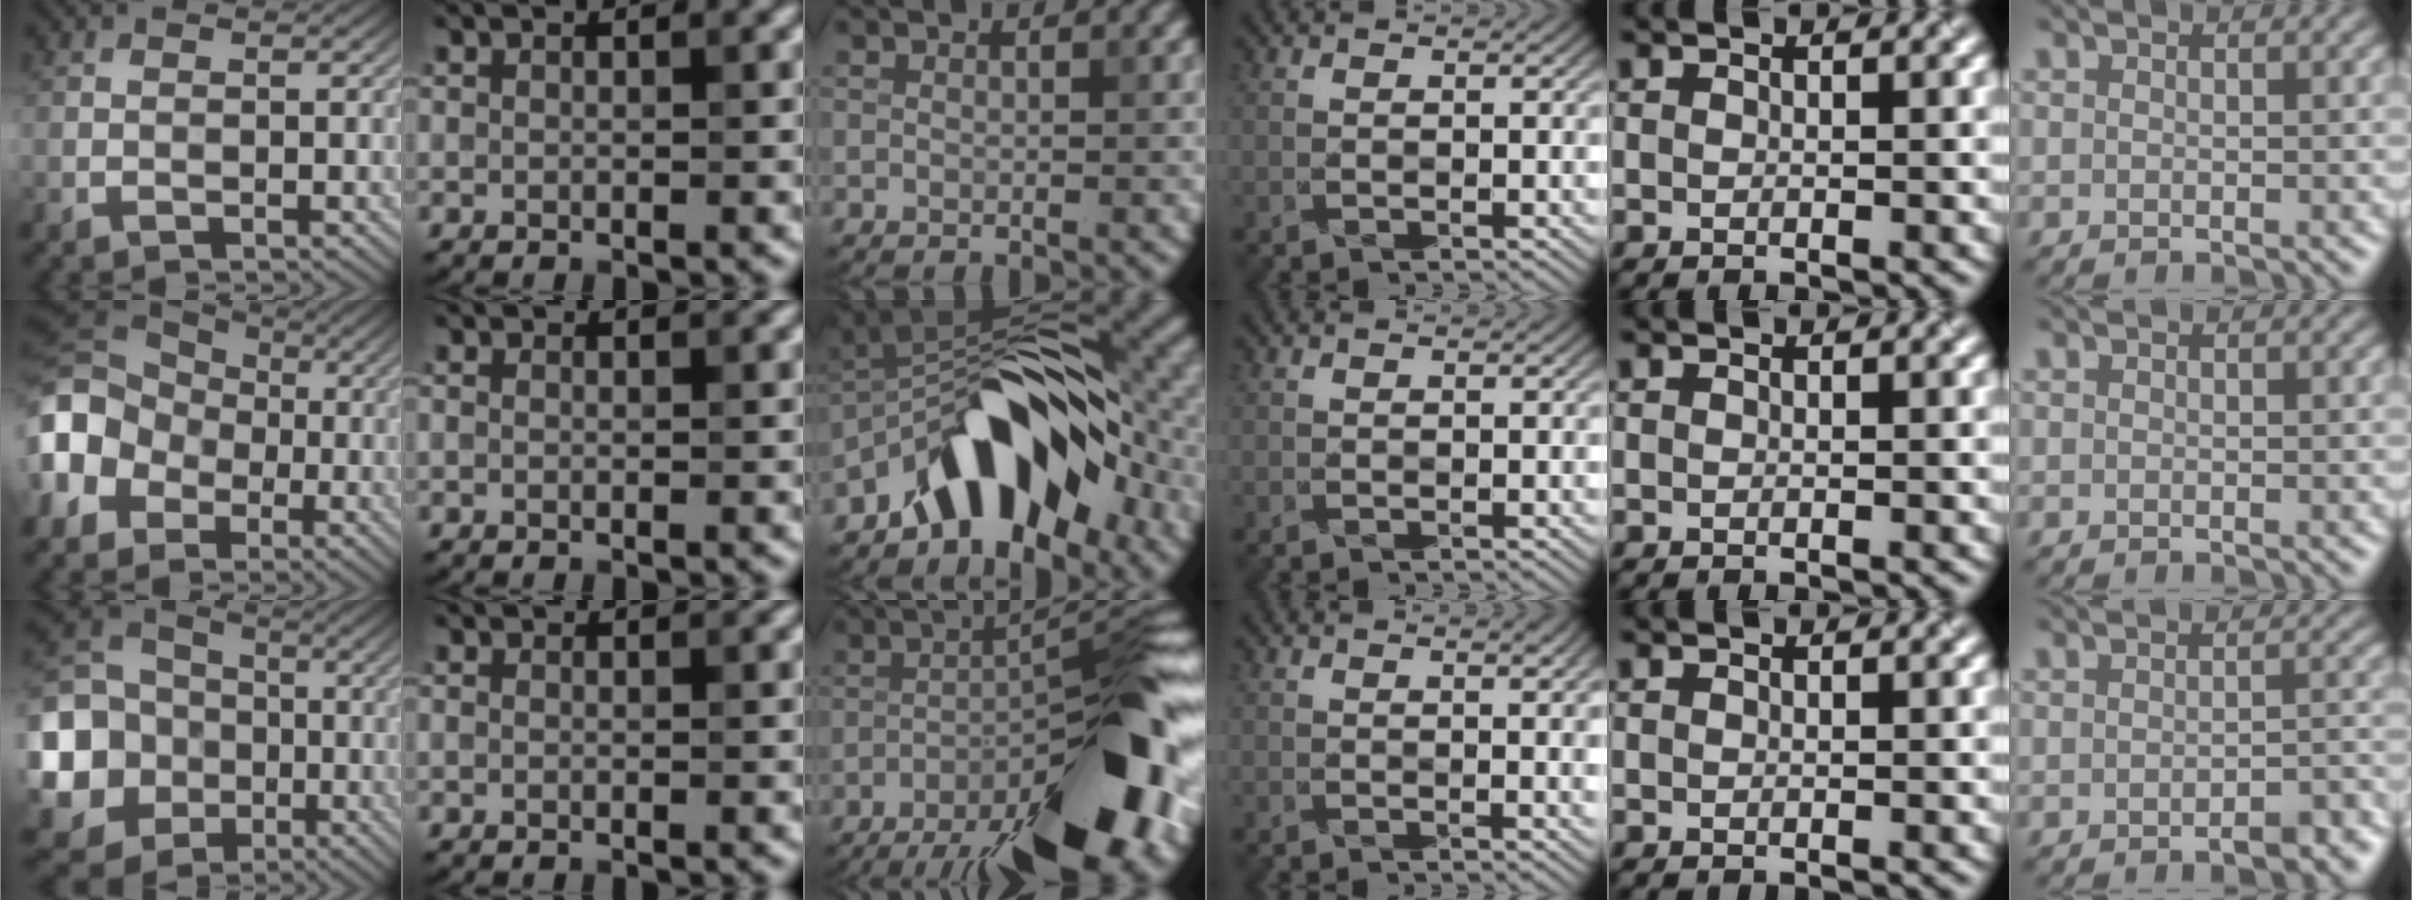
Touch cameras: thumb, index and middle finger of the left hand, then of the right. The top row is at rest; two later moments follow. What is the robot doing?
{"motion": "wrap", "object": "string"}